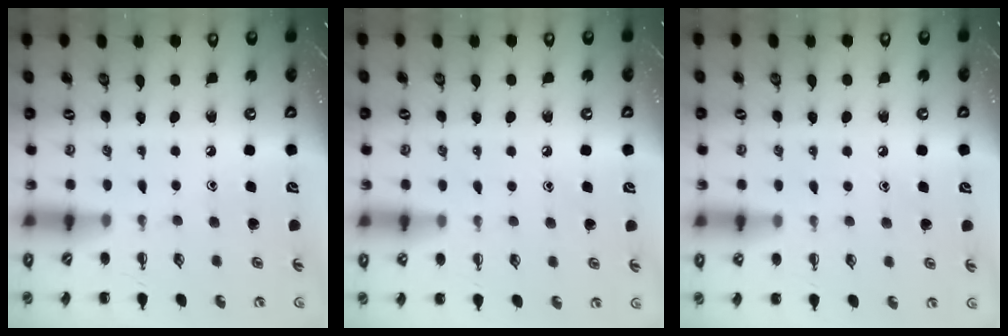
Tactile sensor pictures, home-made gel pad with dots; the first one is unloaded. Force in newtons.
{"total": 6.8, "press": 6.5, "slide": 2.0}
{"total": 6.8, "press": 6.5, "slide": 2.0}